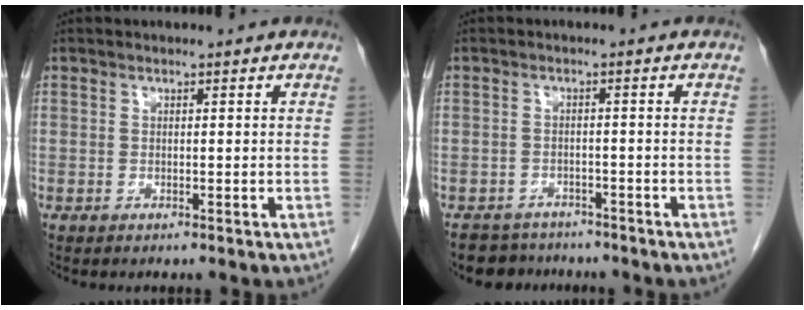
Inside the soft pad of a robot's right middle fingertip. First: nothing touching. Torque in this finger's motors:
{"motor_torque": [-0.02, 0.03, -0.05, -0.01]}